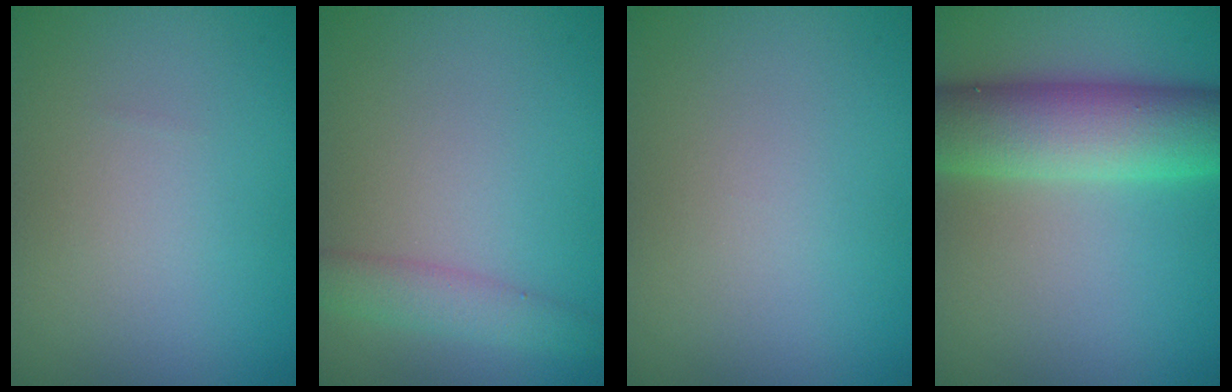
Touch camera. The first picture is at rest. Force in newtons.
{"total": 2.5, "press": 2.5, "slide": 0.1}
{"total": 0.0}
{"total": 8.9, "press": 8.9, "slide": 0.5}